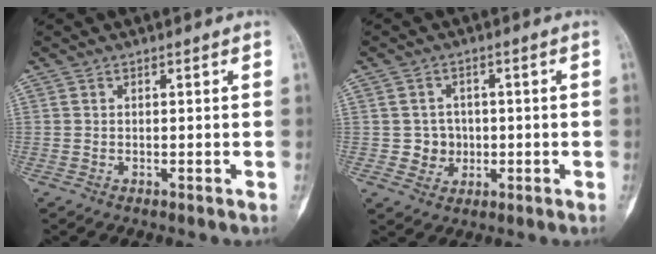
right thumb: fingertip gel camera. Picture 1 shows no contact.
{"total": 4.3, "force": [-0.3, 4.1, 1.0], "torque": [0.012, 0.009, -0.003]}